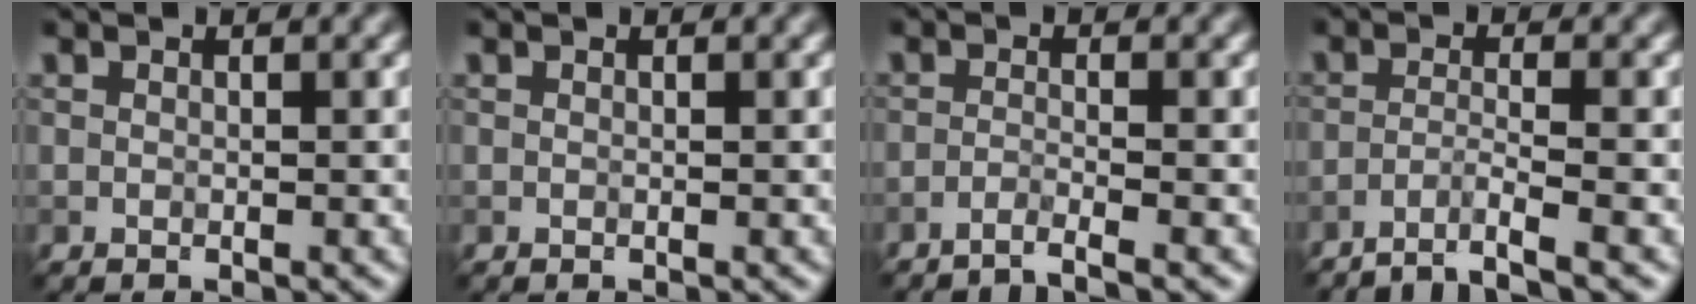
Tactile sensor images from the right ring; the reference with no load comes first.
{"total": 0.0}
{"total": 1.8, "force": [-1.4, 0.1, 1.2], "torque": [-0.012, 0.001, -0.042]}
{"total": 2.9, "force": [-2.1, 0.2, 2.0], "torque": [-0.026, 0.005, -0.054]}